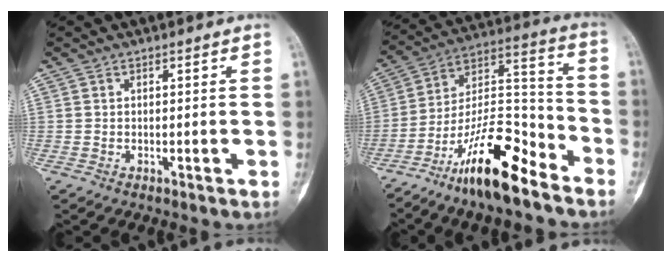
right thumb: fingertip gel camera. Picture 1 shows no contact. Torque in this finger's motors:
{"motor_torque": [0.45, 0.33, 1.57, -1.21, 0.11]}